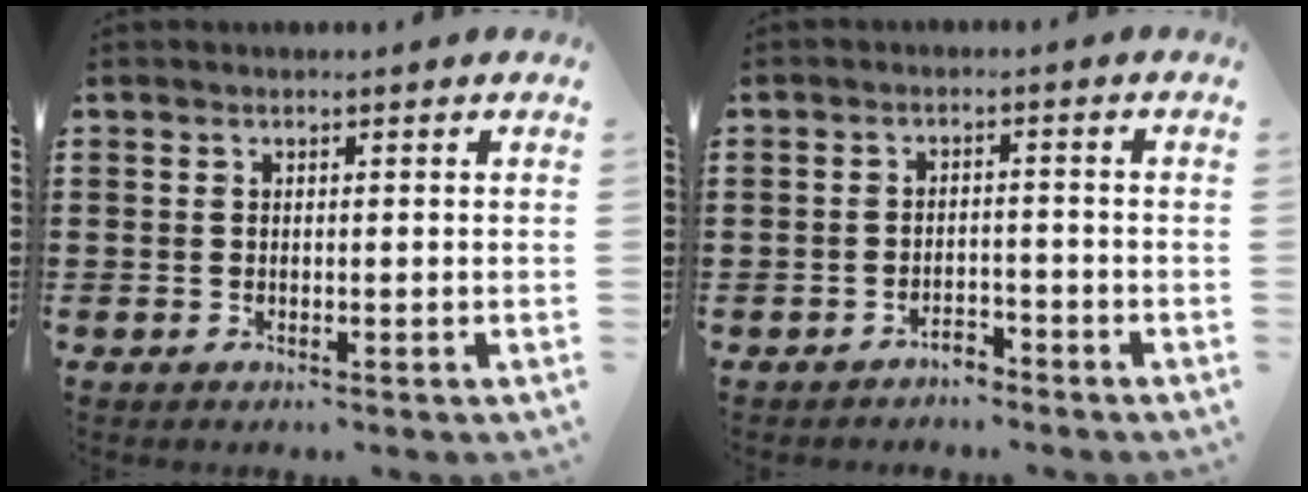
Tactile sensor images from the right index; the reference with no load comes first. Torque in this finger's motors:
{"motor_torque": [-1.40, 0.74, -1.05, -0.21]}